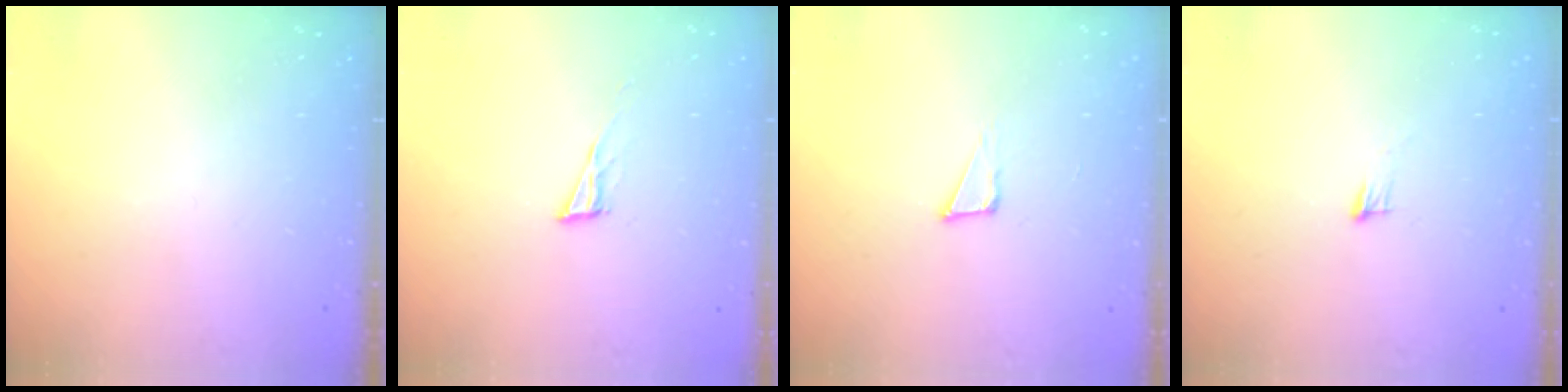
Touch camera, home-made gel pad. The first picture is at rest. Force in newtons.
{"total": 5.7, "press": 5.5, "slide": 1.4}
{"total": 3.3, "press": 3.2, "slide": 0.8}
{"total": 4.3, "press": 4.1, "slide": 1.0}